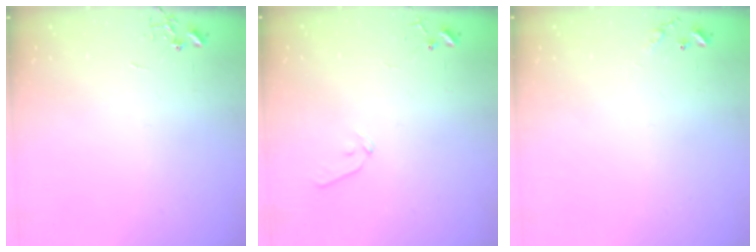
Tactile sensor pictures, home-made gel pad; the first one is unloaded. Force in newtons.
{"total": 6.9, "press": 6.9, "slide": 0.7}
{"total": 6.6, "press": 6.6, "slide": 0.5}